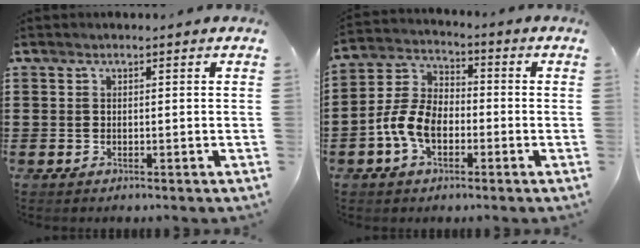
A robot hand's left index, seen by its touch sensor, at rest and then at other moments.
{"total": 7.3, "force": [-2.8, 4.5, 5.1], "torque": [-0.131, 0.006, -0.062]}